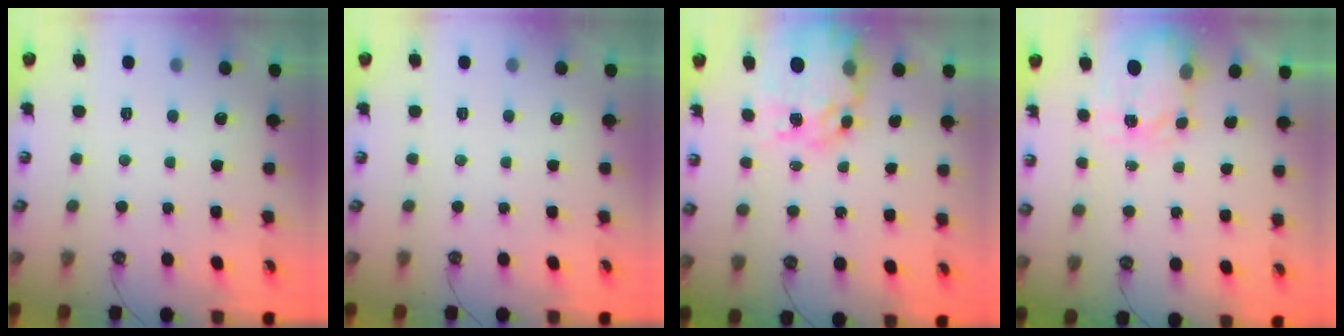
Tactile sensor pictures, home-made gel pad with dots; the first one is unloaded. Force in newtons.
{"total": 0.0}
{"total": 13.8, "press": 13.7, "slide": 1.1}
{"total": 3.6, "press": 3.5, "slide": 0.5}